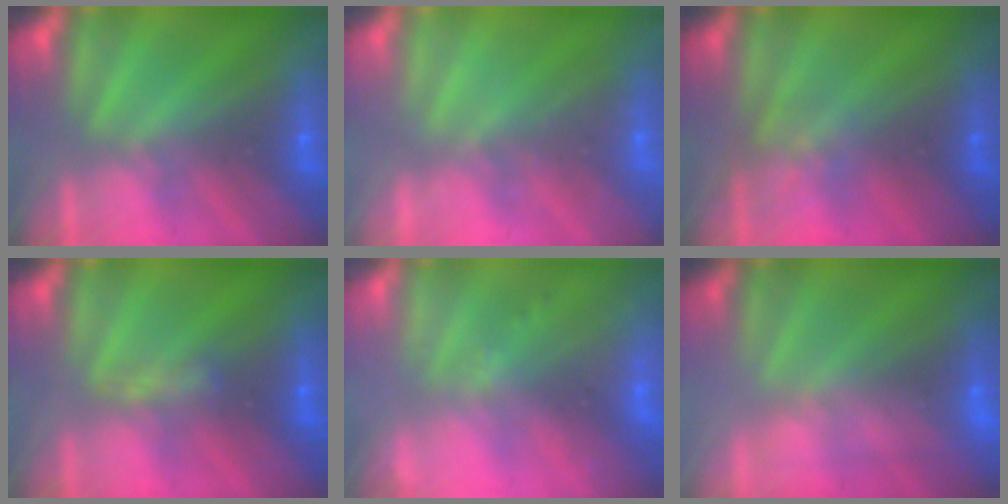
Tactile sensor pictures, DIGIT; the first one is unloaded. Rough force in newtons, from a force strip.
{"total": 2.4}
{"total": 2.7}
{"total": 2.9}
{"total": 2.4}
{"total": 2.4}